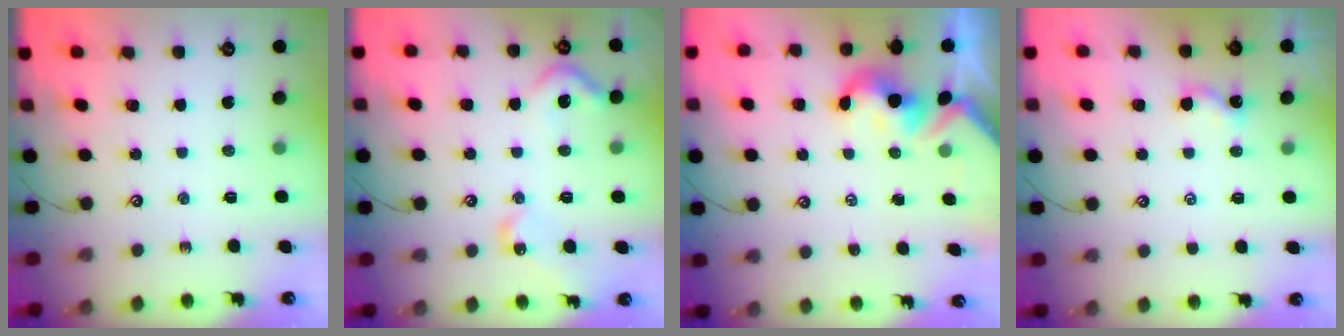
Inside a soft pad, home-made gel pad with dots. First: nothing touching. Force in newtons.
{"total": 7.8, "press": 7.8, "slide": 0.9}
{"total": 2.6, "press": 2.6, "slide": 0.5}
{"total": 2.0, "press": 2.0, "slide": 0.2}